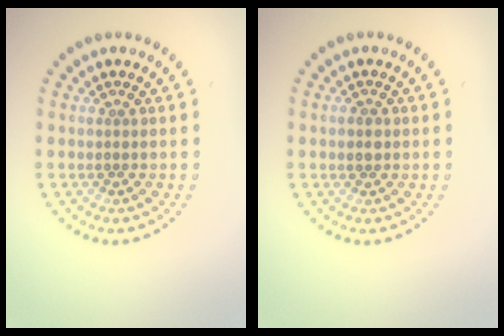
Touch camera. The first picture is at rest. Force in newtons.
{"total": 1.2, "press": 1.2, "slide": 0.1}